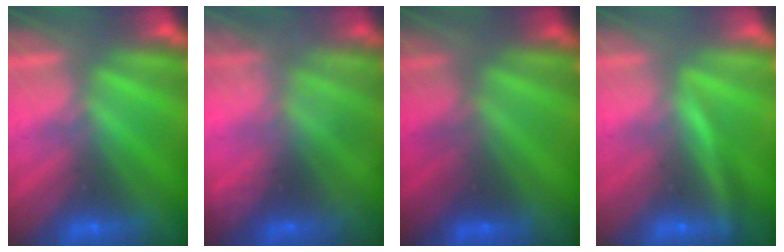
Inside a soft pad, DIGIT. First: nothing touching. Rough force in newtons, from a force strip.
{"total": 1.4}
{"total": 2.8}
{"total": 2.8}